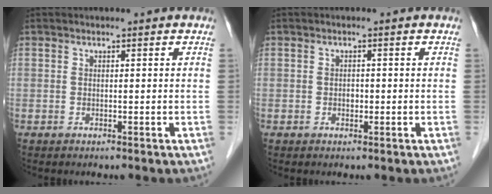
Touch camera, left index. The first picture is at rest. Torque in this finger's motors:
{"motor_torque": [0.06, 0.01, 0.05, -0.01]}